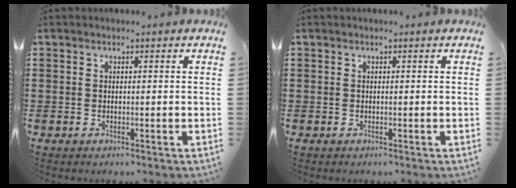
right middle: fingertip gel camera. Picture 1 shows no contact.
{"total": 0.0}